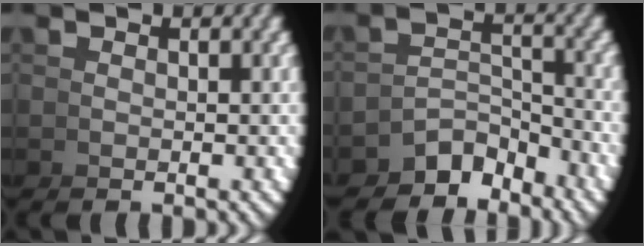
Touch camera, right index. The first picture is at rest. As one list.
[{"total": 5.3, "force": [-3.9, 2.5, 2.6], "torque": [-0.036, -0.022, -0.057]}]